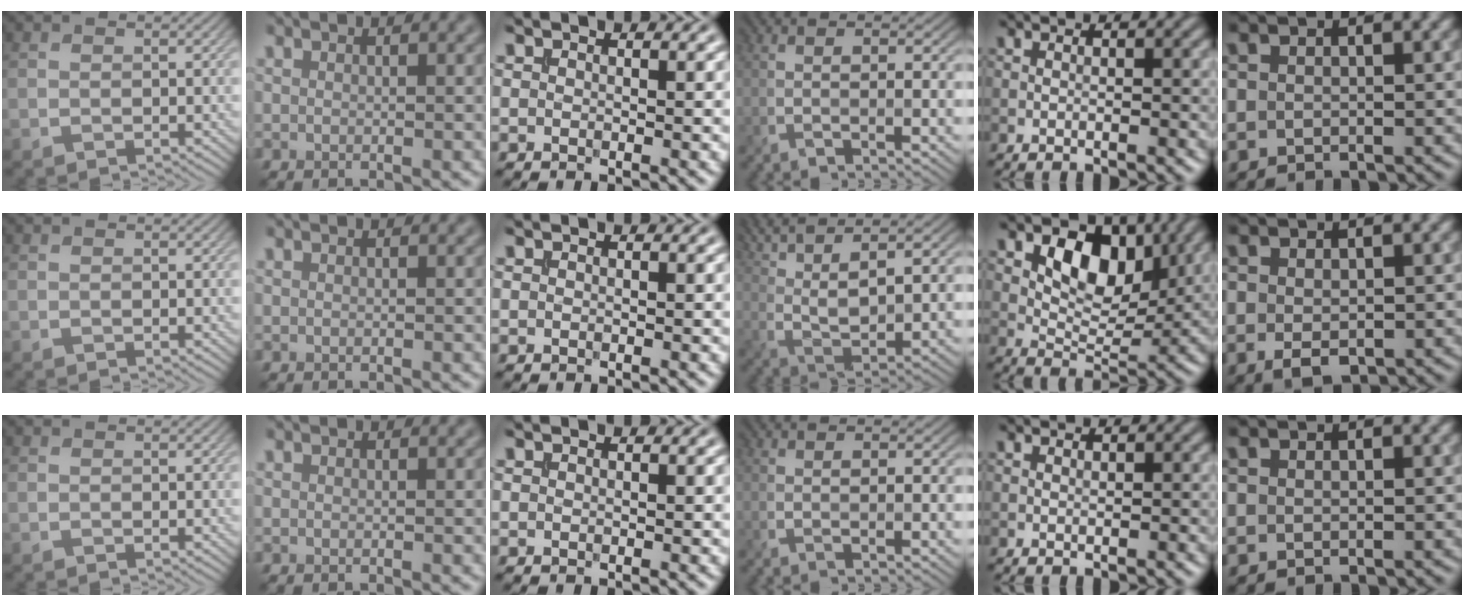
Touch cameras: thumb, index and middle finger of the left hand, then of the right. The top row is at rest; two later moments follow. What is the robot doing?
{"motion": "extract", "object": "file holder"}